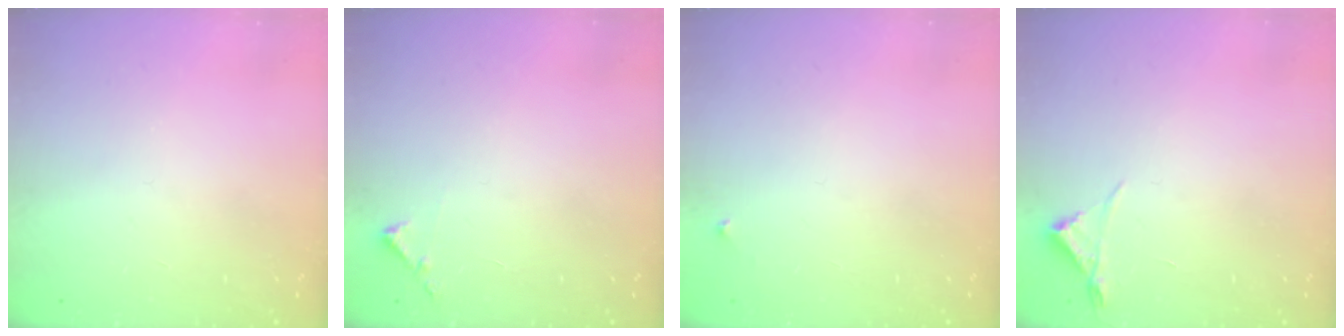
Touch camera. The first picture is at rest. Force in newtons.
{"total": 5.2, "press": 5.2, "slide": 0.6}
{"total": 3.3, "press": 3.3, "slide": 0.5}
{"total": 3.0, "press": 2.9, "slide": 0.5}